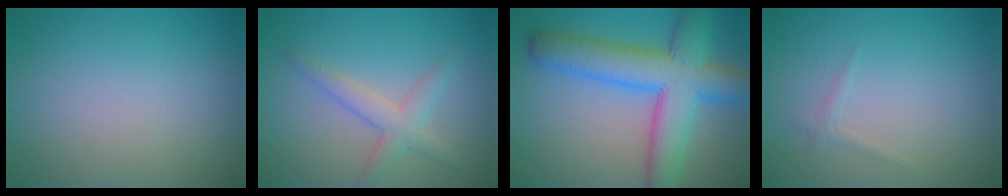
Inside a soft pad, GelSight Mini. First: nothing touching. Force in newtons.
{"total": 2.2, "press": 2.2, "slide": 0.2}
{"total": 9.3, "press": 9.3, "slide": 0.3}
{"total": 0.6, "press": 0.6, "slide": 0.1}